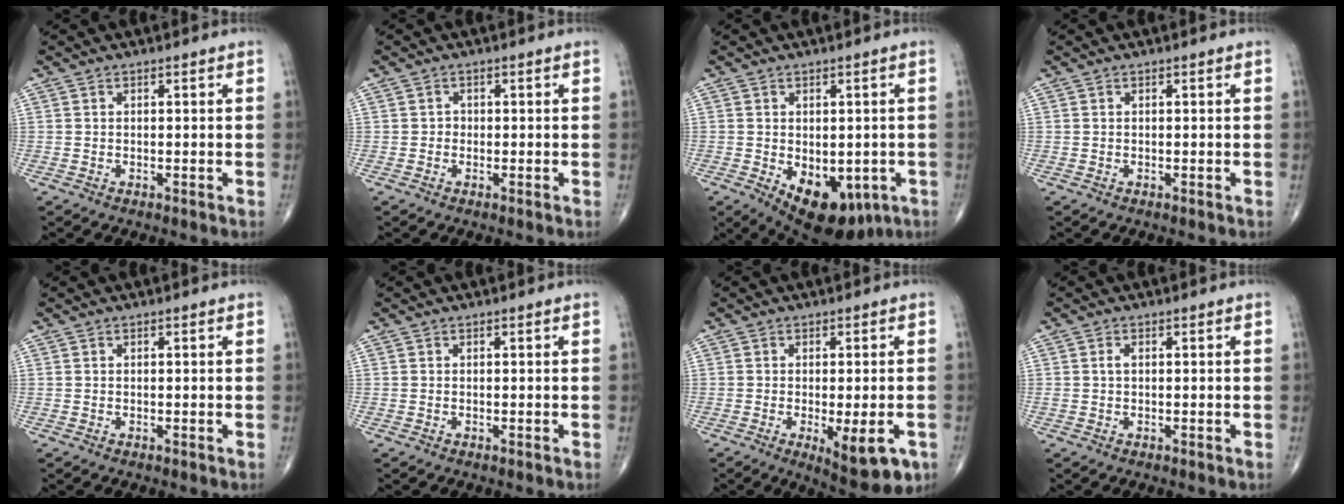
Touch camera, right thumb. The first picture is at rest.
{"total": 1.0, "force": [-0.2, 0.9, 0.2], "torque": [0.005, 0.004, -0.008]}
{"total": 13.4, "force": [-4.6, 7.8, 9.8], "torque": [-0.124, -0.011, -0.048]}
{"total": 0.0}
{"total": 0.0}
{"total": 0.0}
{"total": 10.1, "force": [-3.6, 3.5, 8.8], "torque": [-0.112, -0.008, -0.042]}
{"total": 1.2, "force": [0.1, 0.7, 0.9], "torque": [-0.019, 0.000, 0.001]}